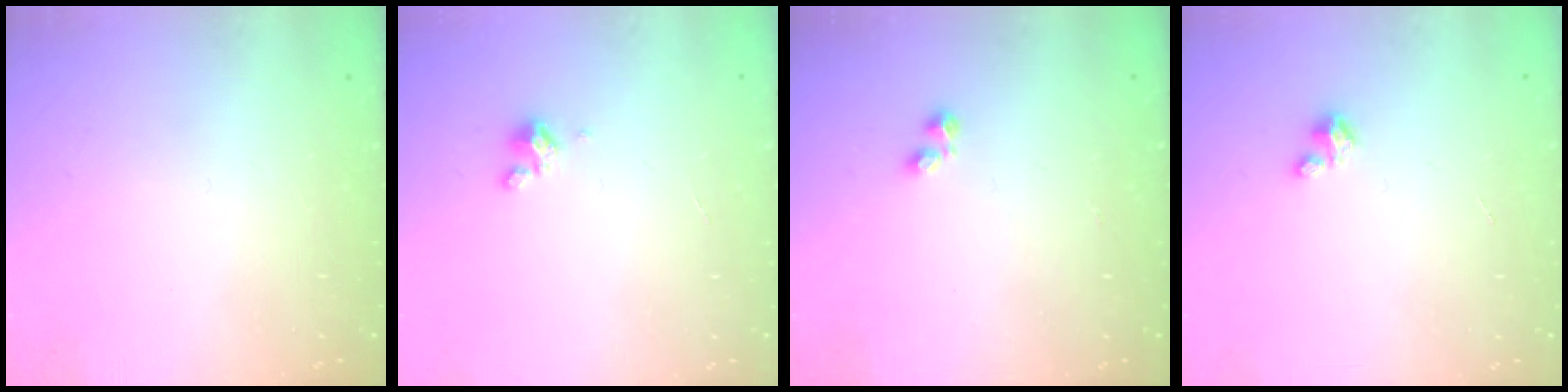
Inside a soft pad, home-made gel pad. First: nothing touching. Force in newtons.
{"total": 1.2, "press": 1.2, "slide": 0.2}
{"total": 0.7, "press": 0.7, "slide": 0.2}
{"total": 2.4, "press": 2.4, "slide": 0.2}